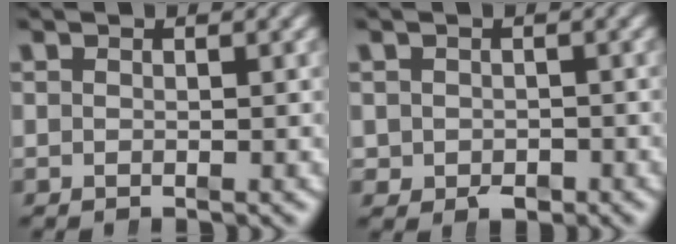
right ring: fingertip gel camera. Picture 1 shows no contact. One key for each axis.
{"total": 2.1, "fx": -1.0, "fy": 1.6, "fz": 0.9, "tx": -0.015, "ty": -0.018, "tz": -0.005}